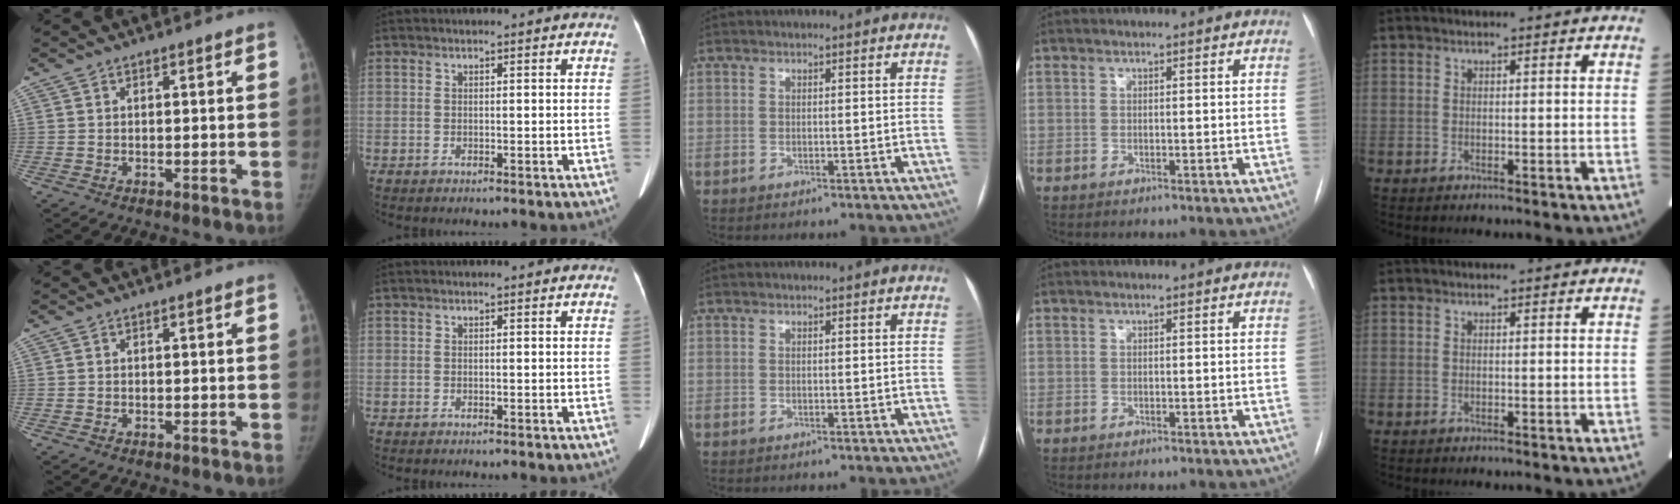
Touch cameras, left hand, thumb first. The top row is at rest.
{}